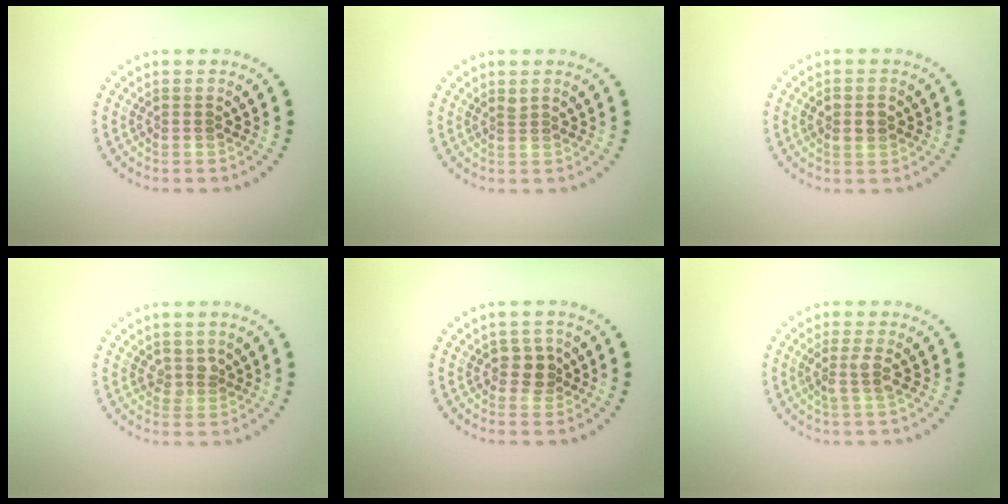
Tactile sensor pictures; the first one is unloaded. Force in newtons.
{"total": 0.6, "press": 0.4, "slide": 0.5}
{"total": 1.5, "press": 1.4, "slide": 0.3}
{"total": 1.4, "press": 1.1, "slide": 0.9}
{"total": 1.9, "press": 1.6, "slide": 1.0}
{"total": 1.8, "press": 1.2, "slide": 1.3}